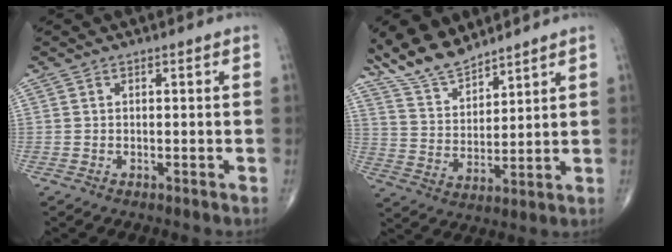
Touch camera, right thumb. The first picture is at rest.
{"total": 10.3, "force": [9.1, 3.1, 3.7], "torque": [-0.058, -0.046, 0.183]}